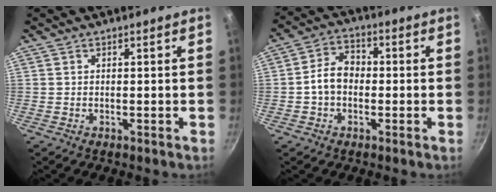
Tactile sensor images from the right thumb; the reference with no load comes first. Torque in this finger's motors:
{"motor_torque": [-0.42, 0.30, 0.51, -0.31, 0.20]}